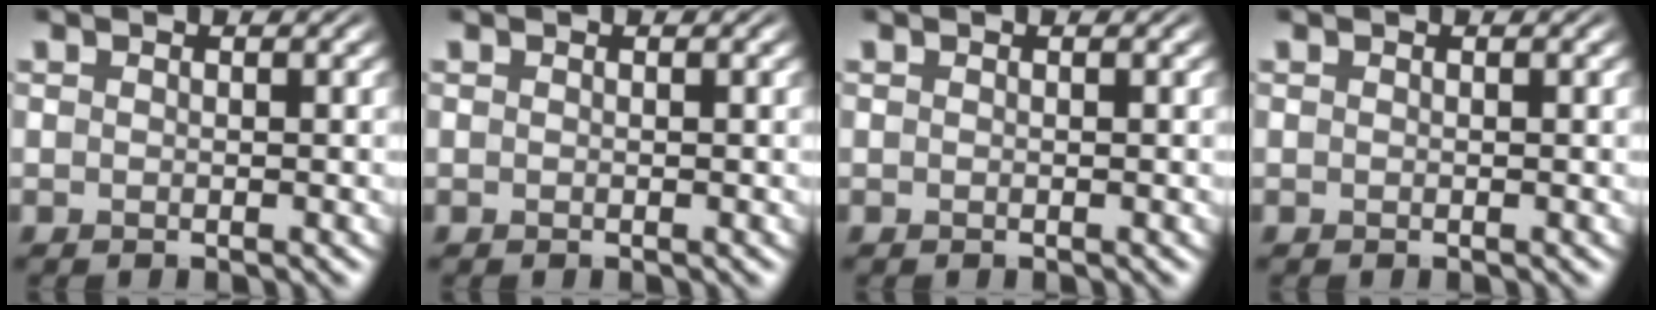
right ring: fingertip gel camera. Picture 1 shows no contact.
{"total": 0.0}
{"total": 0.0}
{"total": 0.0}